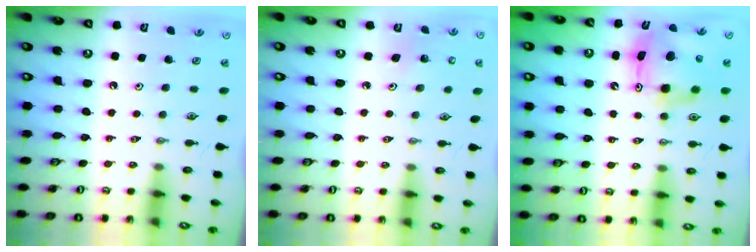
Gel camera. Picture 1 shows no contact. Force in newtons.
{"total": 3.3, "press": 3.3, "slide": 0.5}
{"total": 9.9, "press": 9.9, "slide": 0.8}